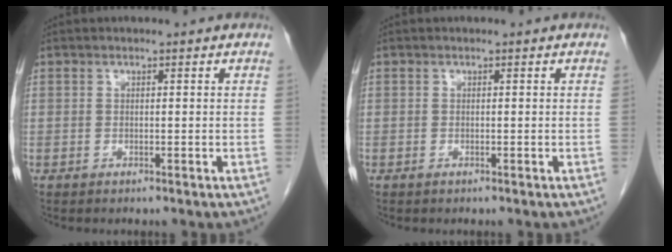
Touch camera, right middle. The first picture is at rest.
{"total": 0.0}